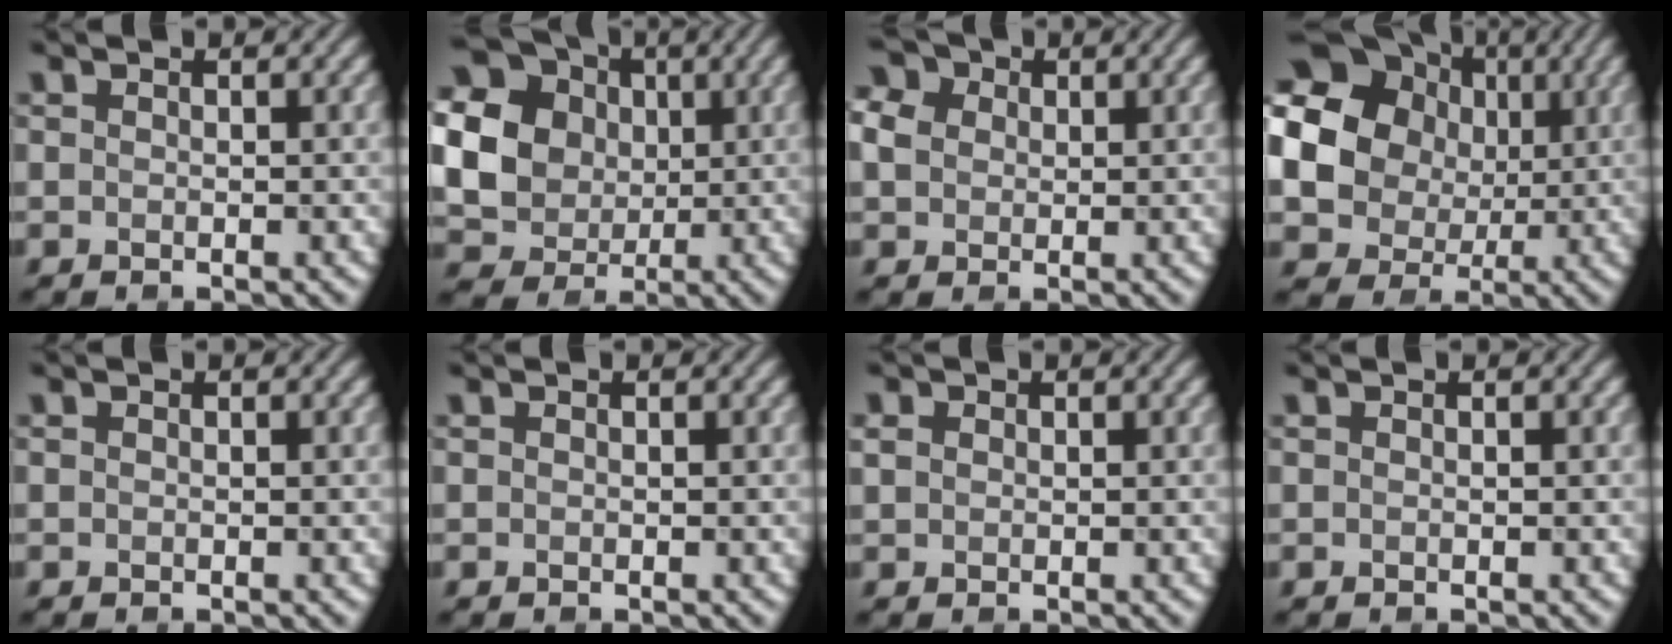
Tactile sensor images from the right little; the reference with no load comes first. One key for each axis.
{"total": 17.7, "fx": 3.4, "fy": 15.9, "fz": 6.9, "tx": -0.214, "ty": 0.012, "tz": 0.048}
{"total": 5.2, "fx": 1.5, "fy": 4.2, "fz": 2.7, "tx": -0.082, "ty": 0.027, "tz": 0.019}
{"total": 18.5, "fx": 4.6, "fy": 16.3, "fz": 7.5, "tx": -0.188, "ty": 0.022, "tz": 0.061}
{"total": 0.0}
{"total": 0.0}
{"total": 1.1, "fx": 0.4, "fy": 0.9, "fz": 0.4, "tx": -0.008, "ty": 0.003, "tz": 0.007}
{"total": 0.0}